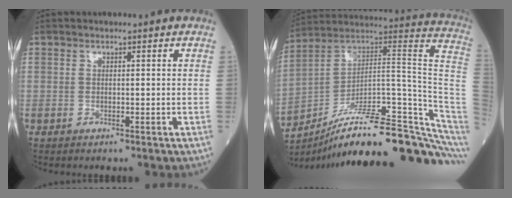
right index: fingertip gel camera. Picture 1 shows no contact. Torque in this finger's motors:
{"motor_torque": [0.62, -1.52, 0.05, -0.14]}